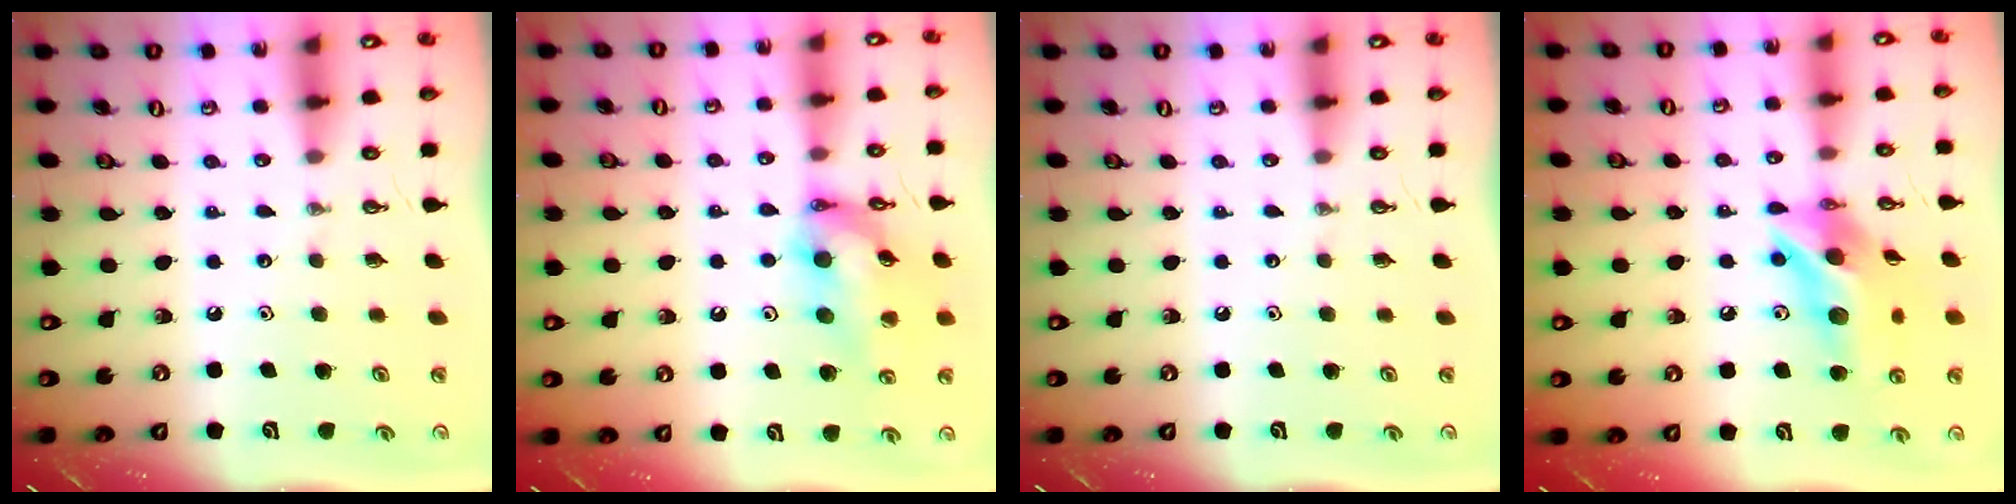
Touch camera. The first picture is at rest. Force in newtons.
{"total": 14.9, "press": 14.8, "slide": 1.8}
{"total": 0.0}
{"total": 14.1, "press": 14.0, "slide": 1.2}